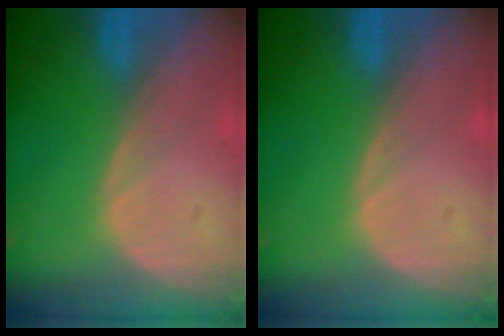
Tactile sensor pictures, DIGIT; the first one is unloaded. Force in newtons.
{"total": 0.0}